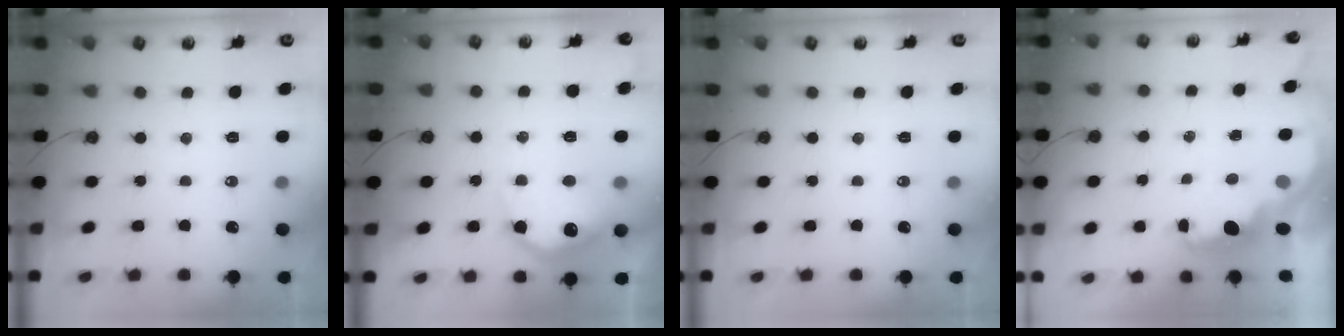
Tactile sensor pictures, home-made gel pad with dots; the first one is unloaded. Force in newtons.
{"total": 15.1, "press": 15.1, "slide": 0.9}
{"total": 0.0}
{"total": 1.9, "press": 1.8, "slide": 0.7}